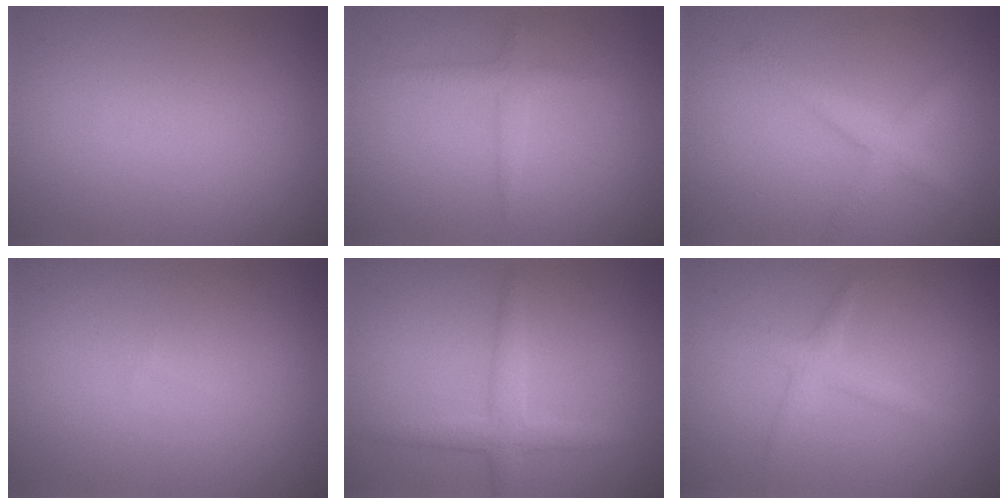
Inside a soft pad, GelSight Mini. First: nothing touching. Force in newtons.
{"total": 1.4, "press": 1.4, "slide": 0.0}
{"total": 2.2, "press": 2.2, "slide": 0.1}
{"total": 0.0}
{"total": 2.6, "press": 2.6, "slide": 0.0}
{"total": 1.8, "press": 1.8, "slide": 0.1}